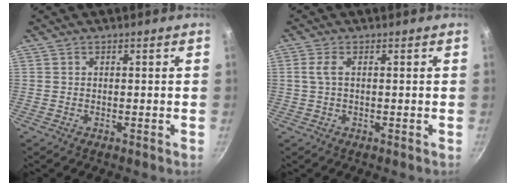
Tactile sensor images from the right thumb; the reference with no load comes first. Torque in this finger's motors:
{"motor_torque": [0.08, -0.07, -0.42, 0.25, 0.08]}